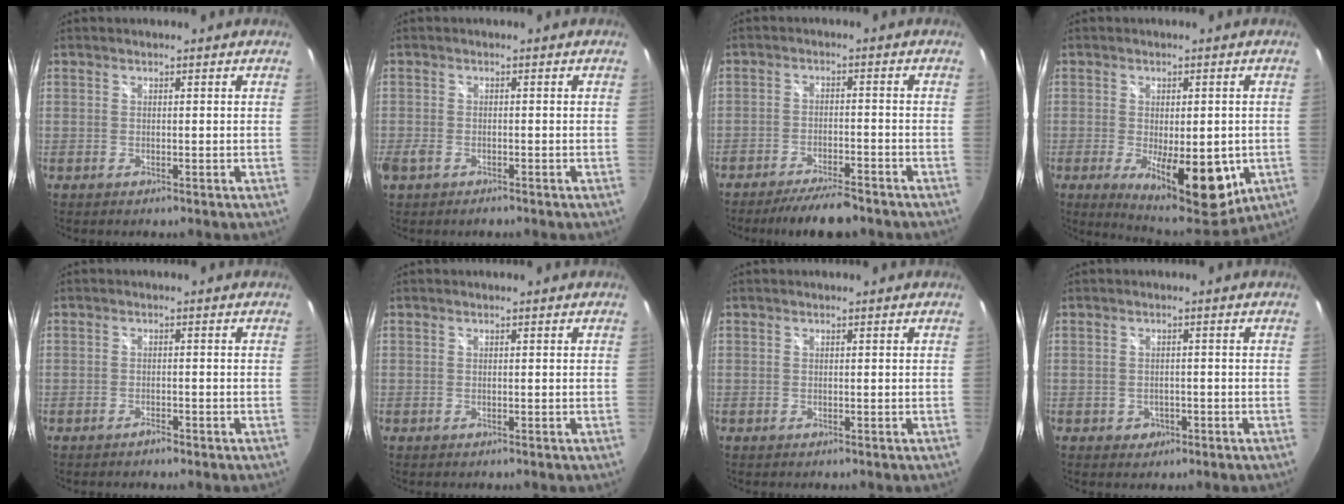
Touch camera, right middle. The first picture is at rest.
{"total": 3.0, "force": [-1.9, 1.5, 1.8], "torque": [-0.044, -0.009, -0.037]}
{"total": 9.3, "force": [-8.0, 2.0, 4.2], "torque": [-0.096, -0.008, -0.124]}
{"total": 14.4, "force": [-4.5, 5.9, 12.4], "torque": [-0.181, -0.037, -0.052]}
{"total": 1.3, "force": [-1.2, 0.5, 0.3], "torque": [-0.007, 0.000, -0.021]}
{"total": 0.0}
{"total": 0.0}
{"total": 2.5, "force": [-0.9, 2.2, 0.7], "torque": [-0.016, 0.000, -0.009]}